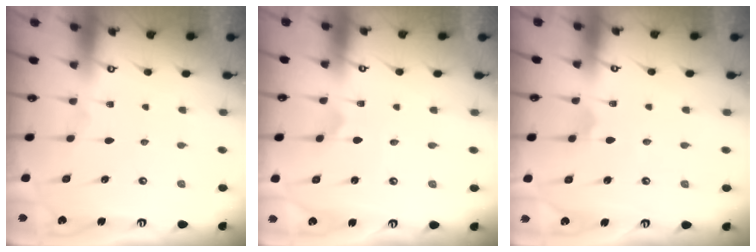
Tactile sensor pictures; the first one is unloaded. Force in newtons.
{"total": 0.0}
{"total": 2.9, "press": 2.9, "slide": 0.6}